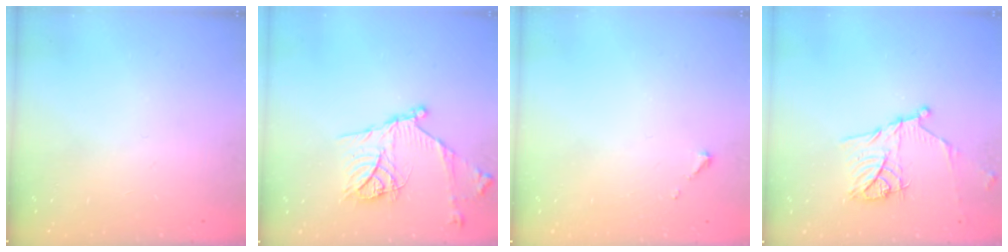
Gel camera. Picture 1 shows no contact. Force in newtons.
{"total": 18.1, "press": 18.0, "slide": 1.7}
{"total": 2.6, "press": 2.6, "slide": 0.3}
{"total": 13.8, "press": 13.7, "slide": 0.8}